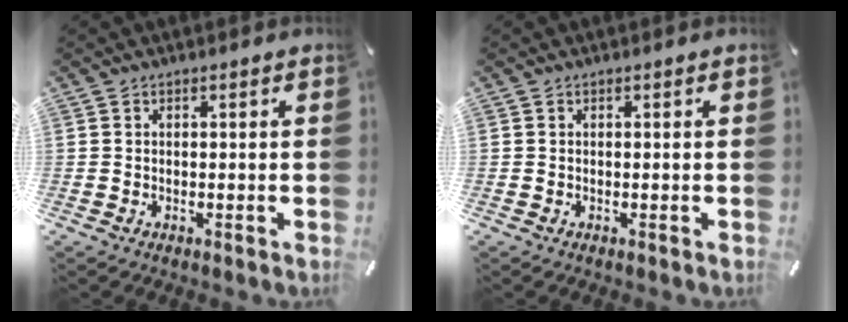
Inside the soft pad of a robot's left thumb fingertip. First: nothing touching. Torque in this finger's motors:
{"motor_torque": [0.00, 0.00, -0.05, 0.05, 0.00]}